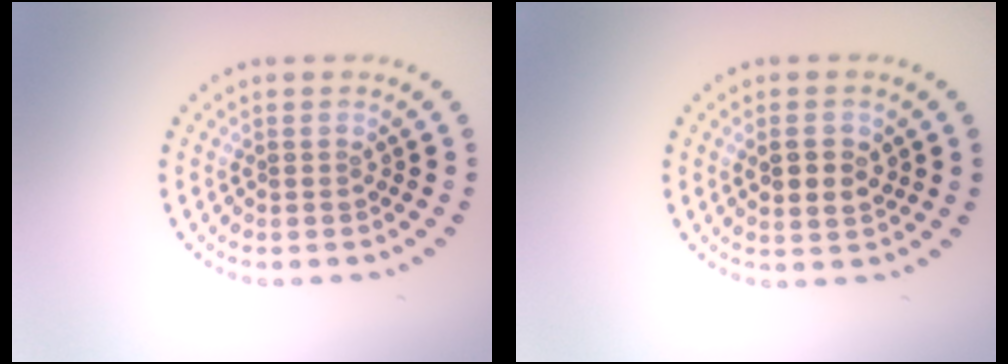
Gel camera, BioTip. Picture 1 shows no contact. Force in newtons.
{"total": 2.7, "press": 2.6, "slide": 0.6}